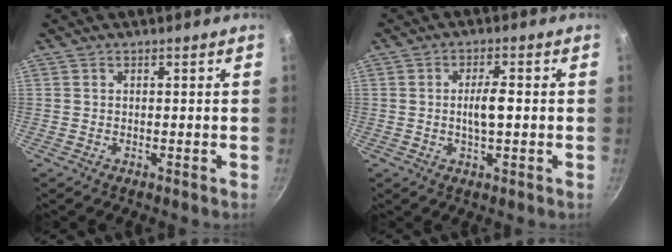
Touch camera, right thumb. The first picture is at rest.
{"total": 4.4, "force": [-0.1, 1.5, 4.2], "torque": [-0.070, 0.008, -0.003]}